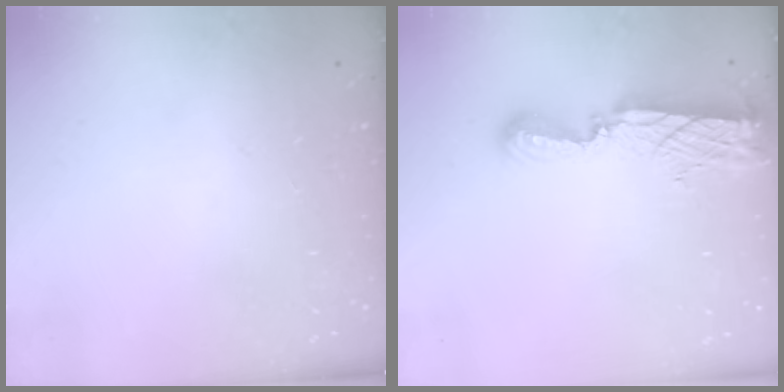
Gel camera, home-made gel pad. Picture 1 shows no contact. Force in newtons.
{"total": 8.4, "press": 8.4, "slide": 0.8}